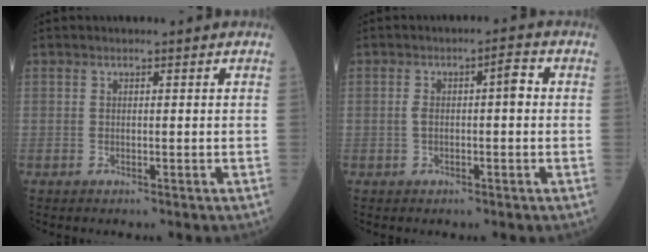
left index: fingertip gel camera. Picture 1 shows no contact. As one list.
[{"total": 3.9, "force": [-0.1, 1.0, 3.8], "torque": [-0.072, 0.018, -0.001]}]